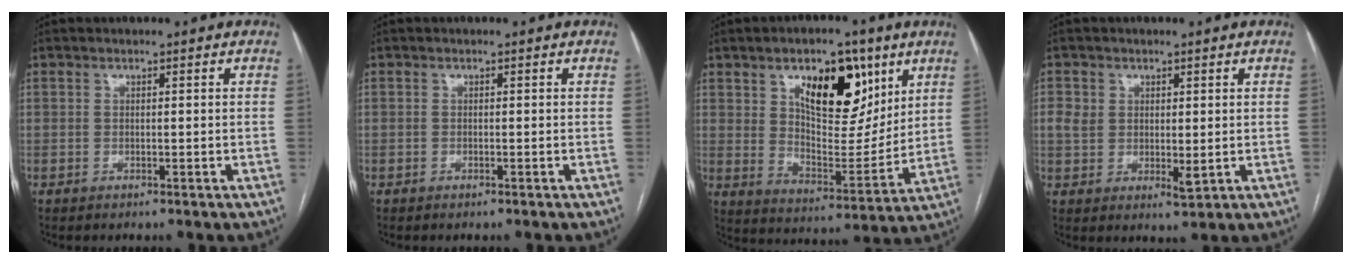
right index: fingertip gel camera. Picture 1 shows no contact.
{"total": 0.0}
{"total": 15.3, "force": [7.5, 6.8, 11.5], "torque": [-0.168, 0.004, 0.130]}
{"total": 4.7, "force": [0.8, 3.3, 3.3], "torque": [-0.056, -0.002, 0.022]}